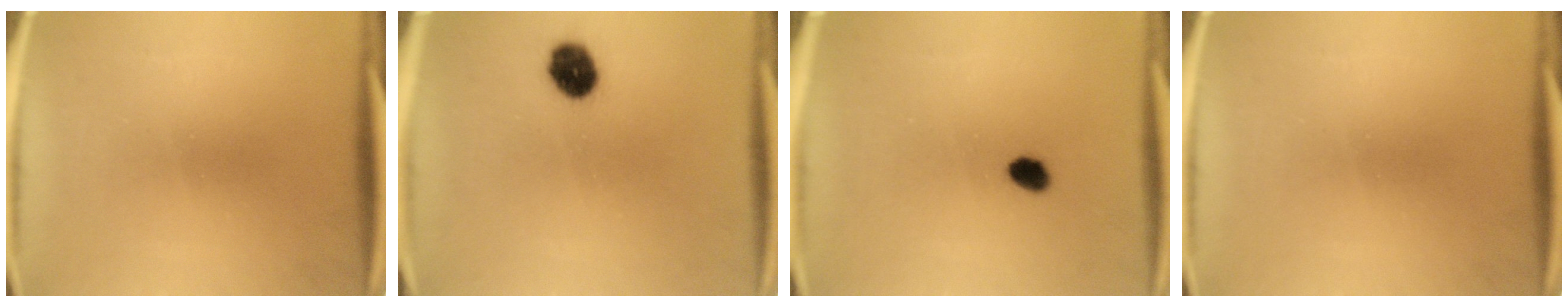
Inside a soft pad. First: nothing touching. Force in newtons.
{"total": 6.9}
{"total": 2.7}
{"total": 0.0}